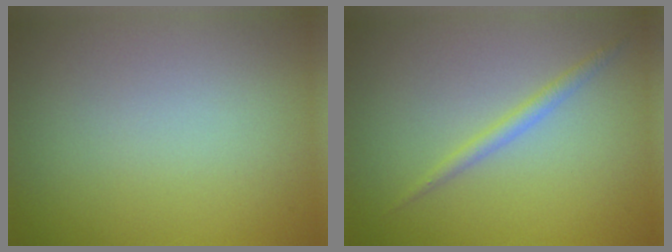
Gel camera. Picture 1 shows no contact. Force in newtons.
{"total": 1.4, "press": 1.4, "slide": 0.1}